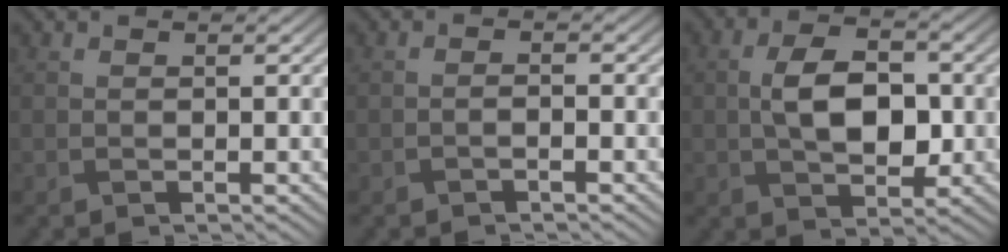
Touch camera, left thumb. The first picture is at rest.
{"total": 1.0, "force": [-0.7, 0.1, 0.7], "torque": [-0.014, 0.003, -0.014]}
{"total": 7.4, "force": [-0.3, 4.3, 6.0], "torque": [-0.120, 0.001, -0.008]}